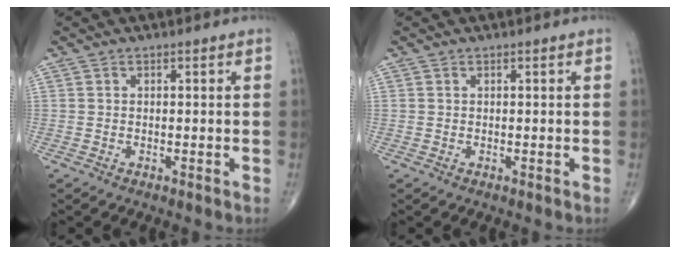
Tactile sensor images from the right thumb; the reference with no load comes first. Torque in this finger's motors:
{"motor_torque": [-0.28, -0.30, 0.23, 0.28, -0.03]}